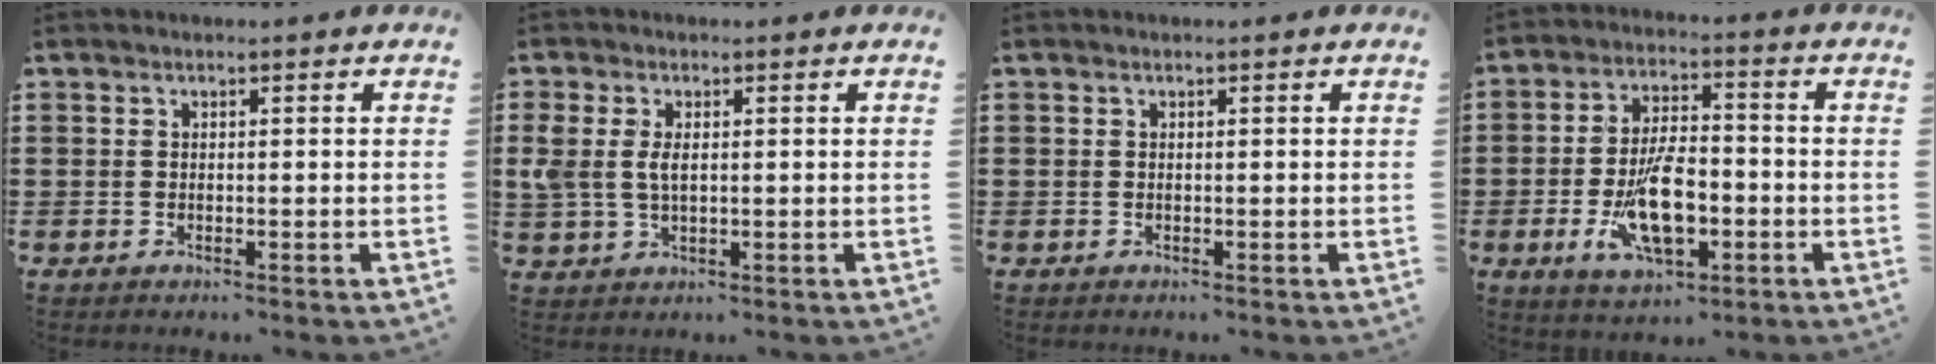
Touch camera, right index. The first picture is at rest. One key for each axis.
{"total": 3.9, "fx": 0.6, "fy": 2.1, "fz": 3.2, "tx": -0.082, "ty": 0.003, "tz": 0.004}
{"total": 0.0}
{"total": 10.9, "fx": -3.3, "fy": 4.7, "fz": 9.2, "tx": -0.178, "ty": -0.007, "tz": -0.058}